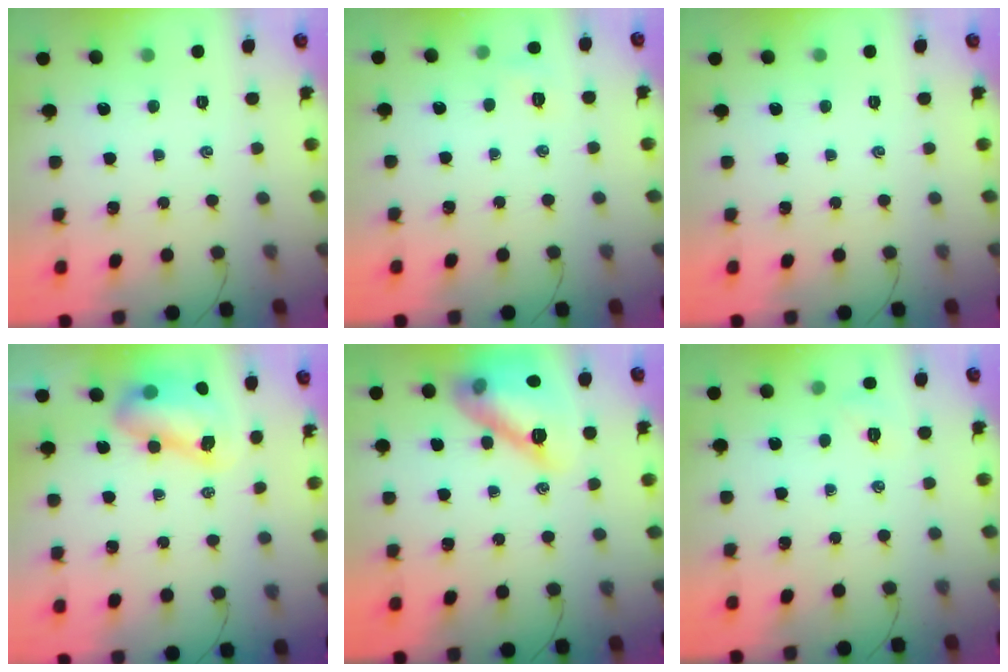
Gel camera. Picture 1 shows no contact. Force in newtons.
{"total": 6.1, "press": 6.1, "slide": 1.1}
{"total": 0.0}
{"total": 8.5, "press": 8.2, "slide": 2.1}
{"total": 16.9, "press": 16.9, "slide": 0.5}
{"total": 6.0, "press": 5.9, "slide": 1.4}